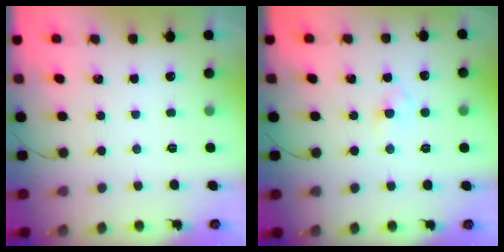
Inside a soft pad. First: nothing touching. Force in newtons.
{"total": 2.6, "press": 2.4, "slide": 1.1}